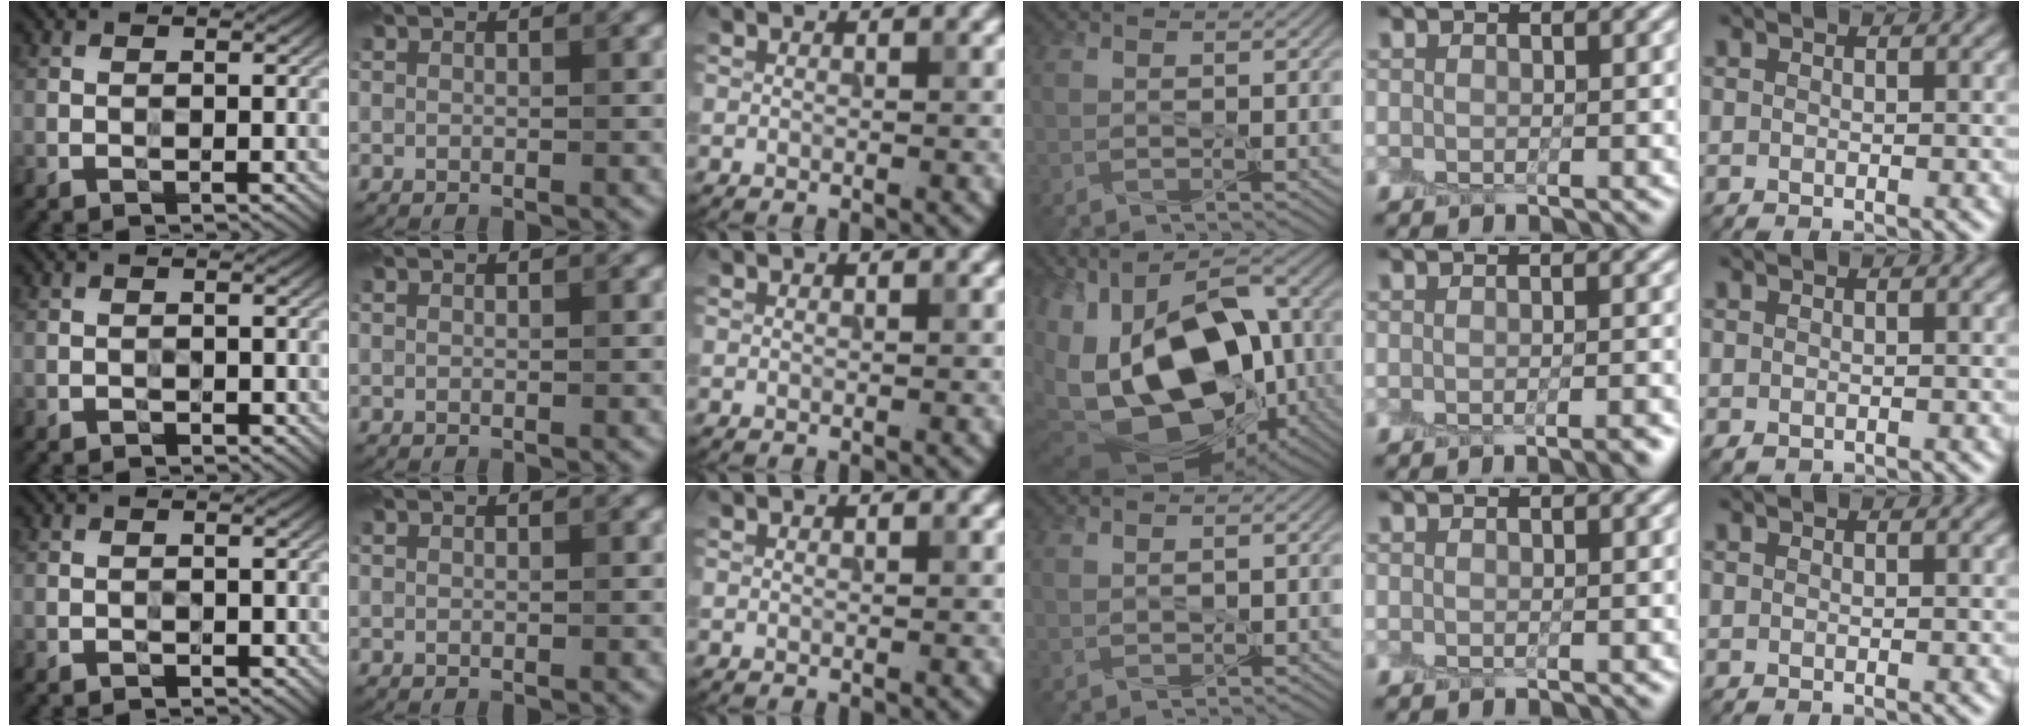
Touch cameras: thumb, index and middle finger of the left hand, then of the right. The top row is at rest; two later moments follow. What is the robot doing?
{"motion": "peel", "object": "aluminum foil"}